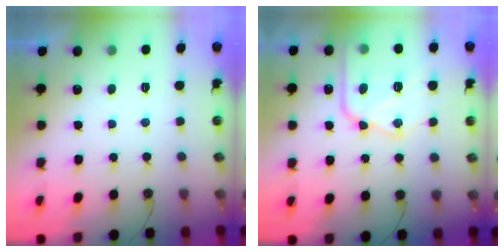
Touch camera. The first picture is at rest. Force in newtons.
{"total": 15.8, "press": 15.7, "slide": 1.8}